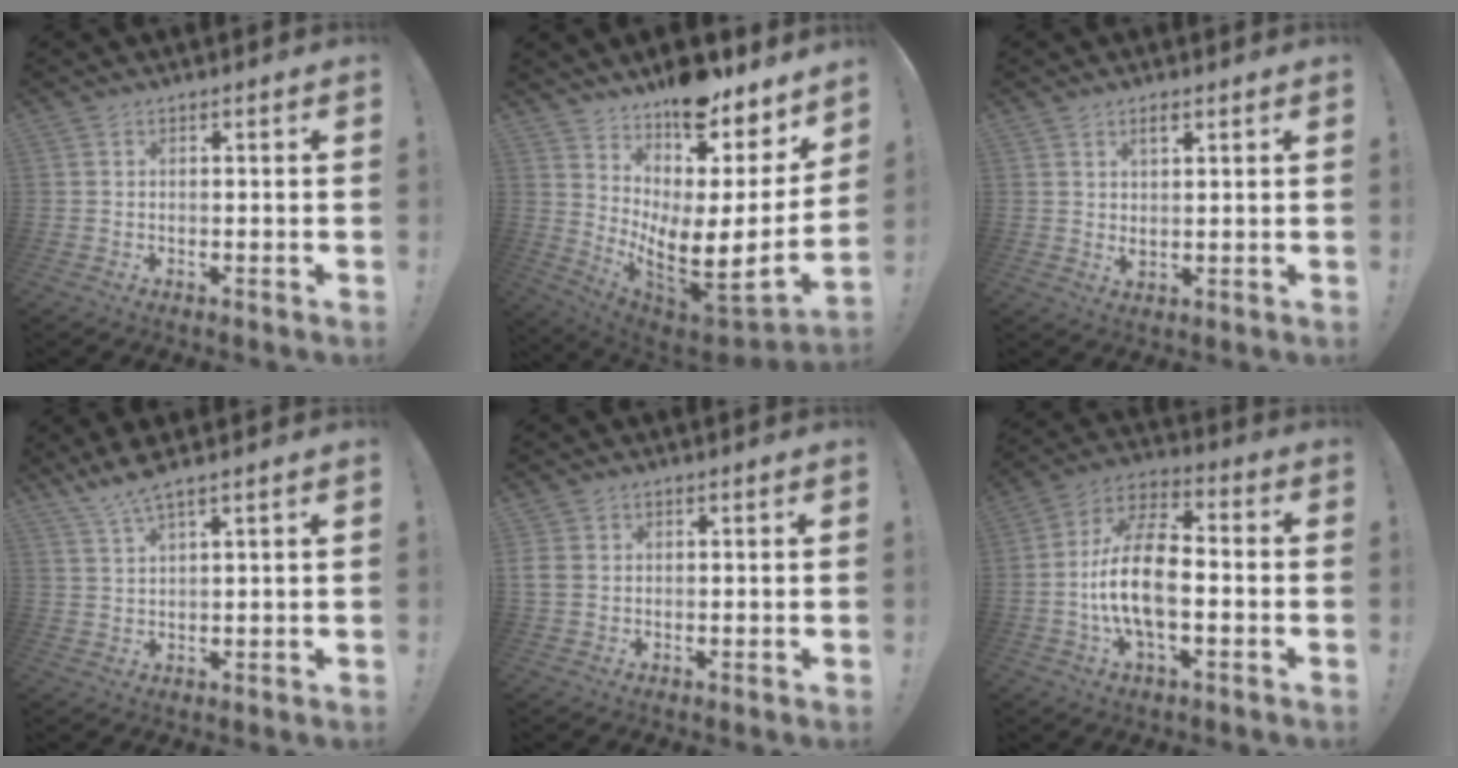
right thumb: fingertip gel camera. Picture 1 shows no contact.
{"total": 15.1, "force": [9.1, 3.4, 11.5], "torque": [-0.181, -0.103, 0.150]}
{"total": 3.3, "force": [1.8, 1.3, 2.4], "torque": [-0.033, -0.011, 0.029]}
{"total": 5.4, "force": [4.4, 0.1, 3.0], "torque": [-0.062, -0.020, 0.079]}
{"total": 3.3, "force": [0.6, 2.9, 1.5], "torque": [-0.031, 0.002, 0.013]}
{"total": 15.8, "force": [-3.1, 7.7, 13.4], "torque": [-0.258, 0.014, -0.057]}